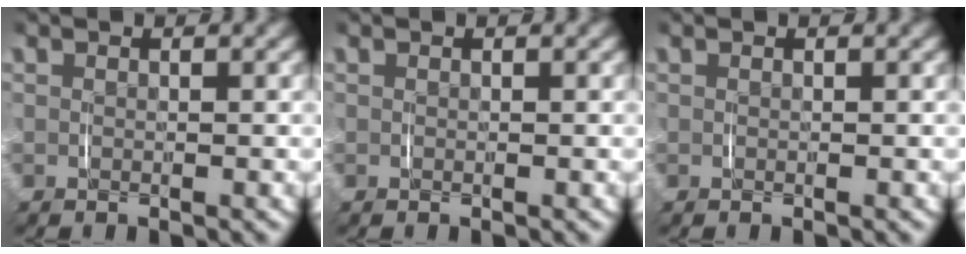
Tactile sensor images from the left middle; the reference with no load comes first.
{"total": 0.0}
{"total": 0.0}